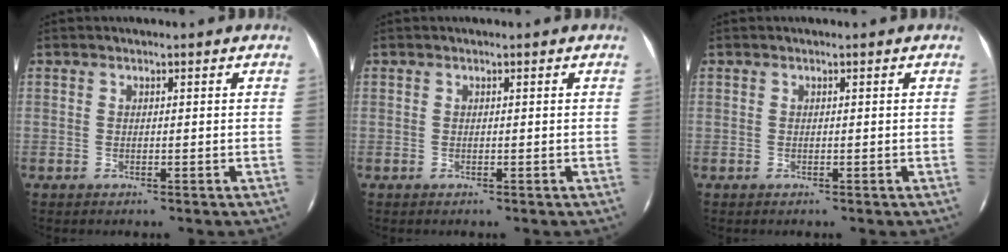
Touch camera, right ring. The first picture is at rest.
{"total": 0.0}
{"total": 0.0}